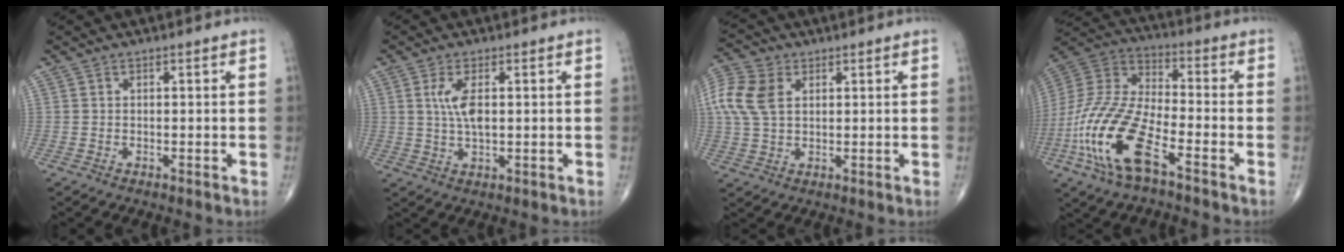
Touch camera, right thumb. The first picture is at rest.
{"total": 5.3, "force": [1.0, 2.1, 4.7], "torque": [-0.099, -0.003, 0.021]}
{"total": 9.6, "force": [2.4, 6.9, 6.2], "torque": [-0.129, 0.006, 0.044]}
{"total": 19.3, "force": [-8.5, 7.3, 15.7], "torque": [-0.344, 0.027, -0.164]}